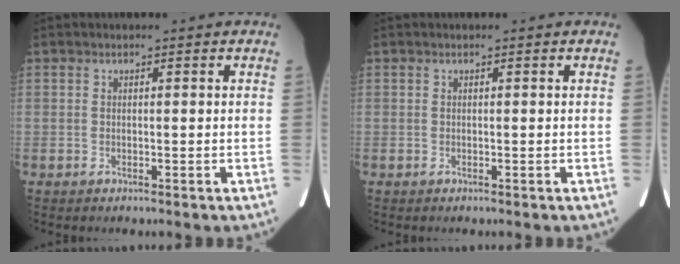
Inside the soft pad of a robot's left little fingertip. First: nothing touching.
{"total": 0.0}